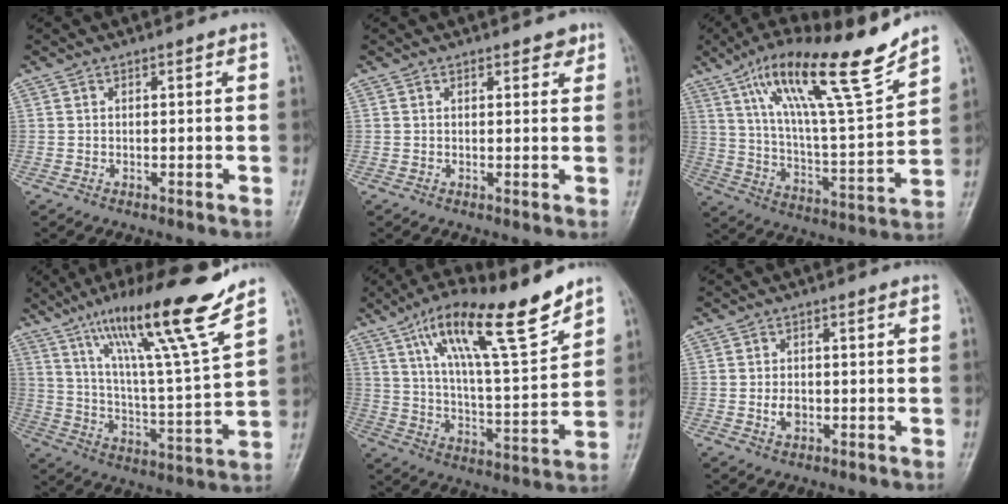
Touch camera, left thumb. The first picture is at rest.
{"total": 1.9, "force": [1.4, 0.9, 0.9], "torque": [0.004, -0.006, 0.014]}
{"total": 21.0, "force": [13.9, 3.2, 15.4], "torque": [-0.235, -0.059, 0.241]}
{"total": 20.1, "force": [13.7, 0.5, 14.7], "torque": [-0.223, -0.068, 0.228]}
{"total": 19.2, "force": [12.2, 3.9, 14.2], "torque": [-0.217, -0.054, 0.213]}
{"total": 2.5, "force": [-0.5, 1.7, 1.8], "torque": [-0.028, 0.002, -0.008]}